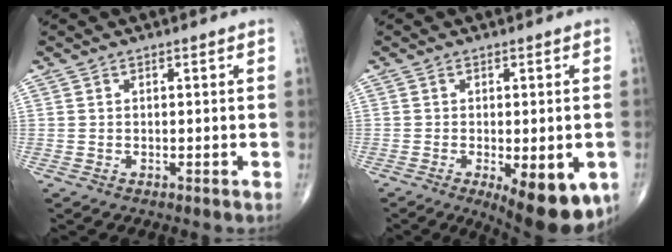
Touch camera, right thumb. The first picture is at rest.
{"total": 13.3, "force": [-5.2, 5.1, 11.1], "torque": [-0.120, -0.009, -0.062]}